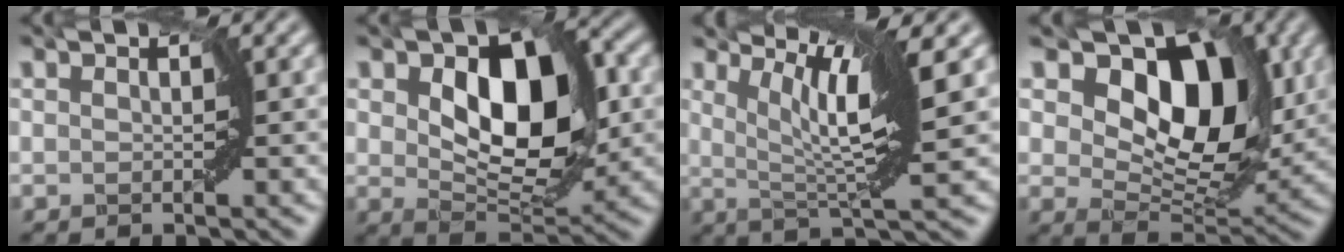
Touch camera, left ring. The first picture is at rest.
{"total": 9.6, "force": [1.3, 5.6, 7.7], "torque": [-0.125, -0.001, 0.025]}
{"total": 7.0, "force": [2.6, 1.3, 6.4], "torque": [-0.101, -0.002, 0.048]}
{"total": 11.1, "force": [4.3, 6.9, 7.6], "torque": [-0.110, -0.005, 0.062]}